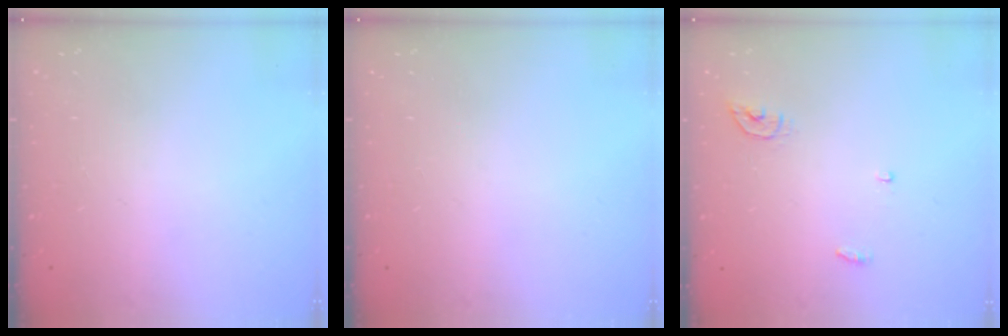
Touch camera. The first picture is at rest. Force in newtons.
{"total": 0.0}
{"total": 4.1, "press": 4.1, "slide": 0.3}